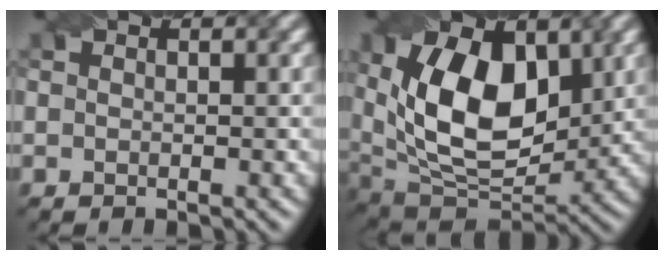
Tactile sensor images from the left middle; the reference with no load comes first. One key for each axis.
{"total": 12.2, "fx": 2.5, "fy": 7.4, "fz": 9.4, "tx": -0.176, "ty": -0.006, "tz": 0.042}